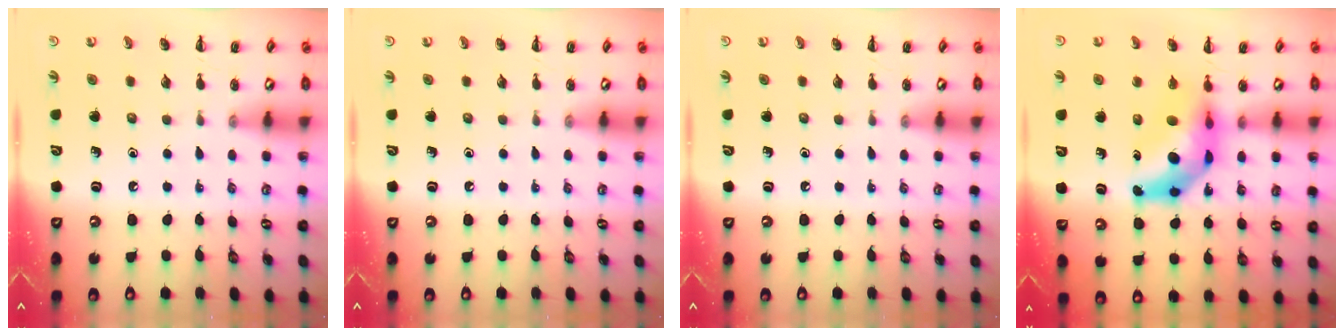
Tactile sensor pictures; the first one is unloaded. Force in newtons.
{"total": 0.0}
{"total": 0.0}
{"total": 9.4, "press": 9.0, "slide": 2.7}